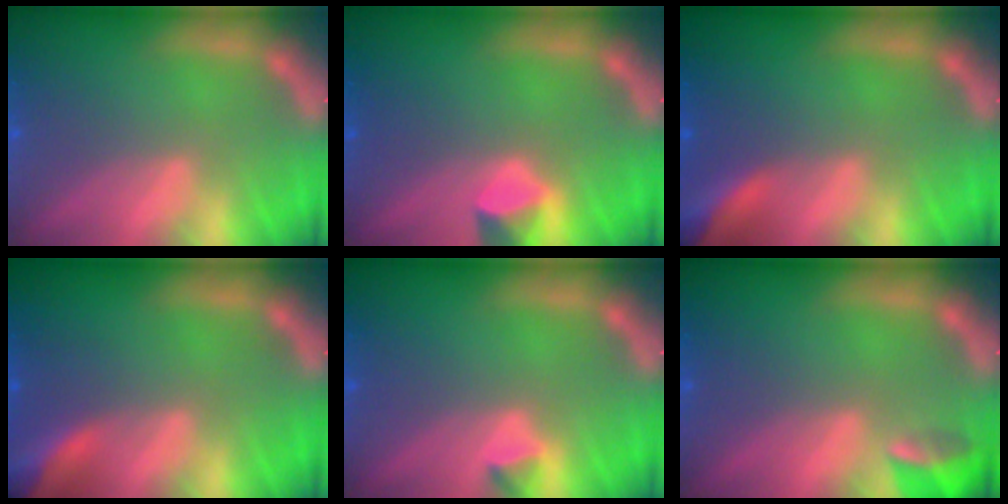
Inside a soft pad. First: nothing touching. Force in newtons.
{"total": 1.9}
{"total": 7.9}
{"total": 6.9}
{"total": 0.9}
{"total": 2.9}